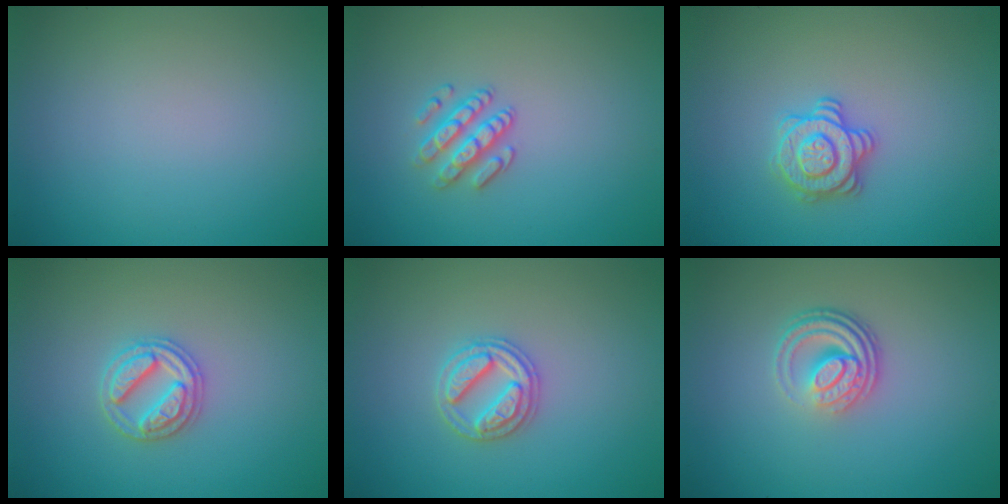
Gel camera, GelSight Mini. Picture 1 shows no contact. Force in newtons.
{"total": 2.5, "press": 2.3, "slide": 0.9}
{"total": 2.8, "press": 2.7, "slide": 0.7}
{"total": 2.7, "press": 2.7, "slide": 0.3}
{"total": 2.7, "press": 2.7, "slide": 0.3}
{"total": 4.2, "press": 2.8, "slide": 3.1}